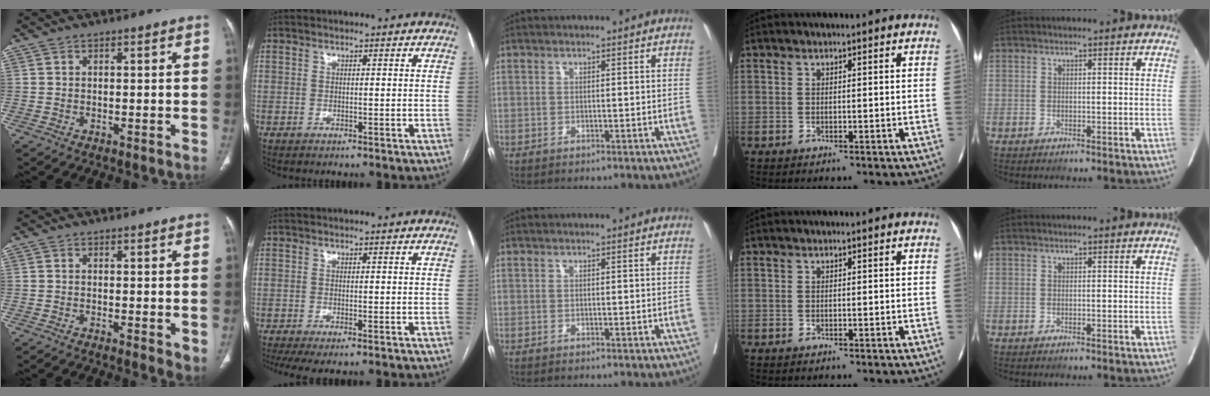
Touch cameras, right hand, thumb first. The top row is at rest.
{"thumb": {"total": 2.8, "force": [0.0, 1.0, 2.7], "torque": [-0.038, -0.011, -0.001]}, "index": {"total": 4.6, "force": [-3.0, 1.0, 3.3], "torque": [-0.056, -0.013, -0.052]}}